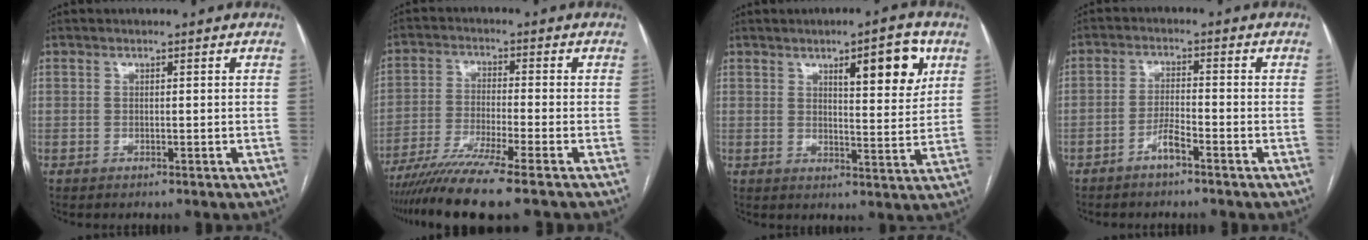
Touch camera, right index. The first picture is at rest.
{"total": 10.8, "force": [-8.4, -1.3, 6.6], "torque": [-0.110, -0.032, -0.142]}
{"total": 9.1, "force": [4.3, 1.9, 7.7], "torque": [-0.106, -0.003, 0.059]}
{"total": 3.3, "force": [-2.4, 0.3, 2.3], "torque": [-0.046, 0.004, -0.045]}